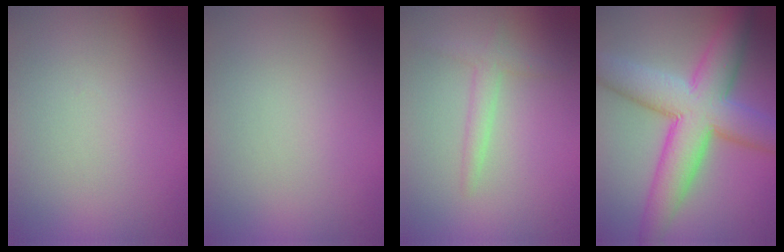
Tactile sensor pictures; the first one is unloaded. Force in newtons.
{"total": 0.0}
{"total": 1.8, "press": 1.8, "slide": 0.1}
{"total": 10.1, "press": 10.1, "slide": 0.1}